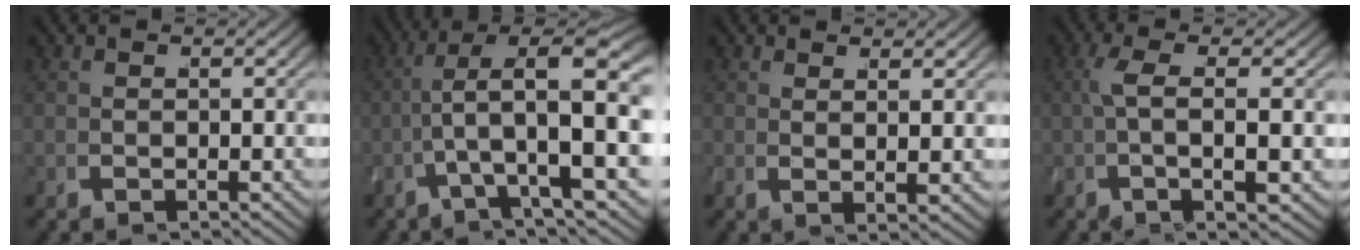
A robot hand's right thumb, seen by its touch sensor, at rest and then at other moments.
{"total": 9.4, "force": [0.8, 4.2, 8.3], "torque": [-0.141, -0.026, 0.024]}
{"total": 2.1, "force": [1.6, 0.0, 1.4], "torque": [-0.029, 0.002, 0.029]}
{"total": 3.8, "force": [1.1, 0.1, 3.6], "torque": [-0.082, 0.007, 0.020]}